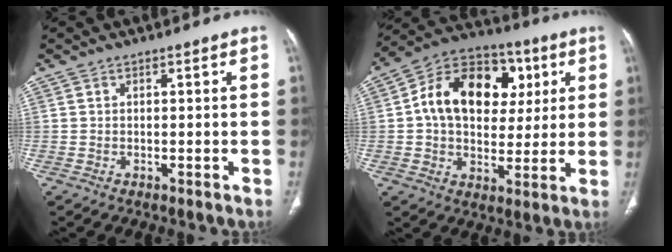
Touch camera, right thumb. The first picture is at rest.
{"total": 19.4, "force": [4.2, 13.8, 13.0], "torque": [-0.178, 0.014, 0.064]}